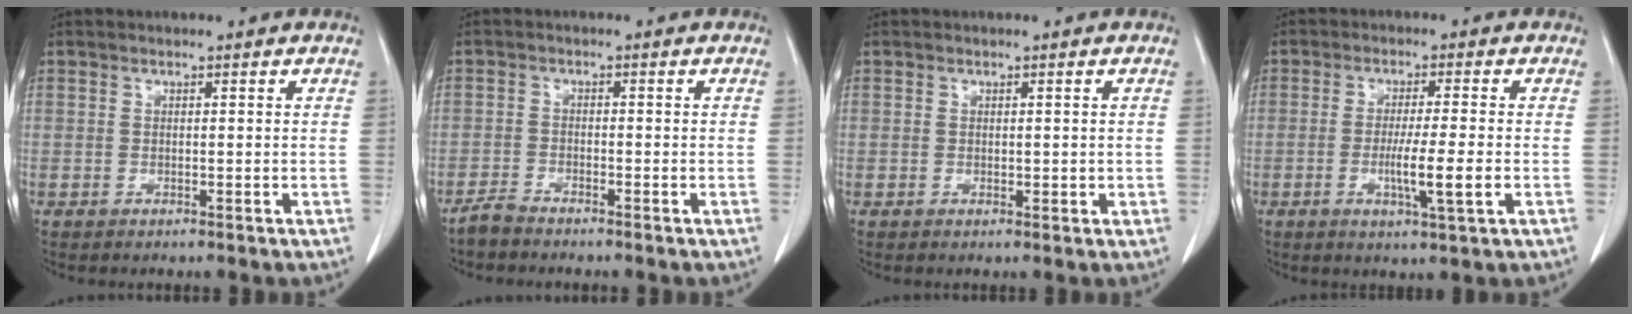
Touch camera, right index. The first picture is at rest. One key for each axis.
{"total": 2.0, "fx": -1.9, "fy": 0.1, "fz": 0.6, "tx": -0.018, "ty": -0.004, "tz": -0.038}
{"total": 1.1, "fx": 0.1, "fy": 0.8, "fz": 0.7, "tx": -0.007, "ty": 0.001, "tz": 0.005}
{"total": 6.4, "fx": -1.5, "fy": -0.3, "fz": 6.2, "tx": -0.106, "ty": -0.014, "tz": -0.025}